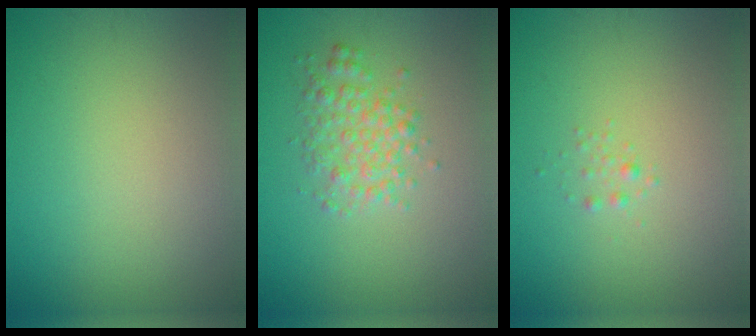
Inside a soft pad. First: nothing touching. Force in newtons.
{"total": 2.8, "press": 2.8, "slide": 0.0}
{"total": 0.6, "press": 0.6, "slide": 0.0}